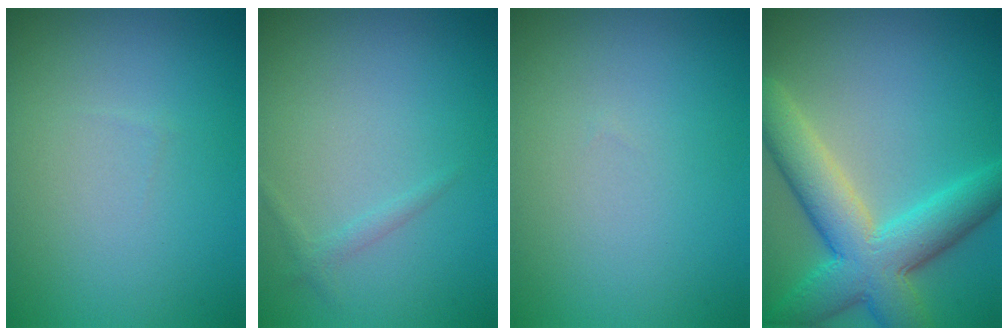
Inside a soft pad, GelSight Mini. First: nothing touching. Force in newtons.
{"total": 0.9, "press": 0.9, "slide": 0.0}
{"total": 0.0}
{"total": 8.7, "press": 8.7, "slide": 0.4}